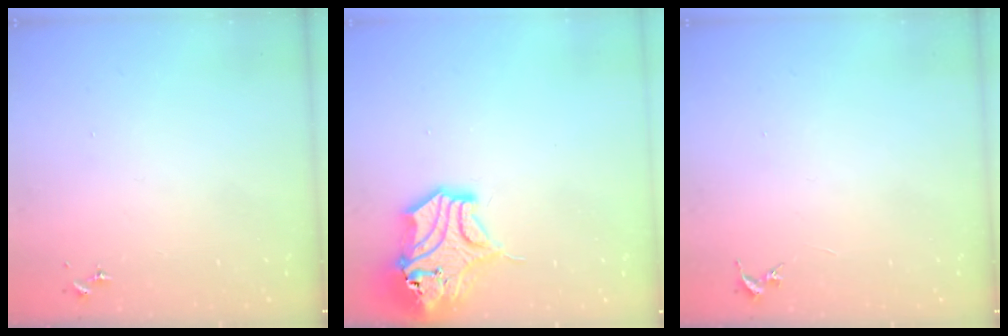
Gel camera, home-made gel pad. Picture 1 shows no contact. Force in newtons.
{"total": 15.4, "press": 15.3, "slide": 2.2}
{"total": 0.0}